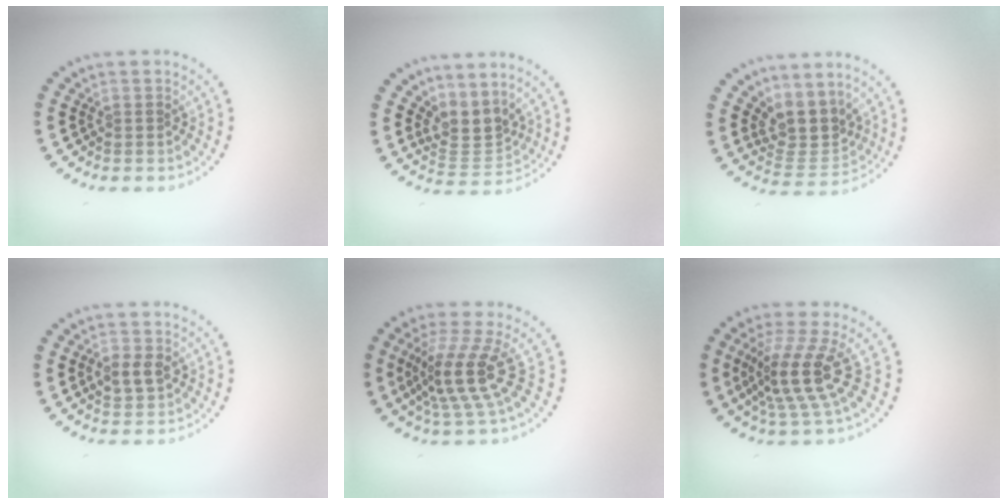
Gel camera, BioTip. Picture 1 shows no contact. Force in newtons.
{"total": 3.2, "press": 2.4, "slide": 2.1}
{"total": 4.0, "press": 3.2, "slide": 2.3}
{"total": 2.5, "press": 2.5, "slide": 0.4}
{"total": 4.5, "press": 3.4, "slide": 3.0}
{"total": 4.7, "press": 3.4, "slide": 3.2}